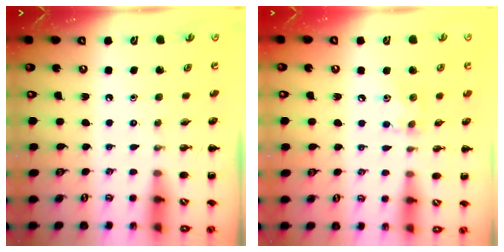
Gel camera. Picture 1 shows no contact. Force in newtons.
{"total": 6.5, "press": 6.3, "slide": 1.4}